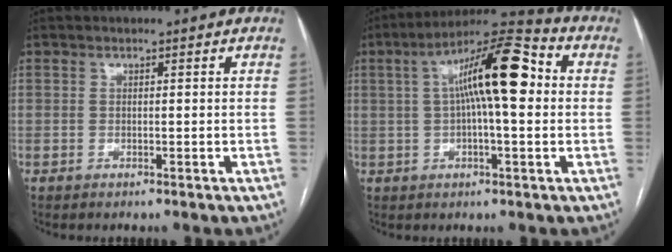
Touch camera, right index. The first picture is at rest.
{"total": 14.1, "force": [2.1, 2.8, 13.6], "torque": [-0.228, 0.040, 0.026]}